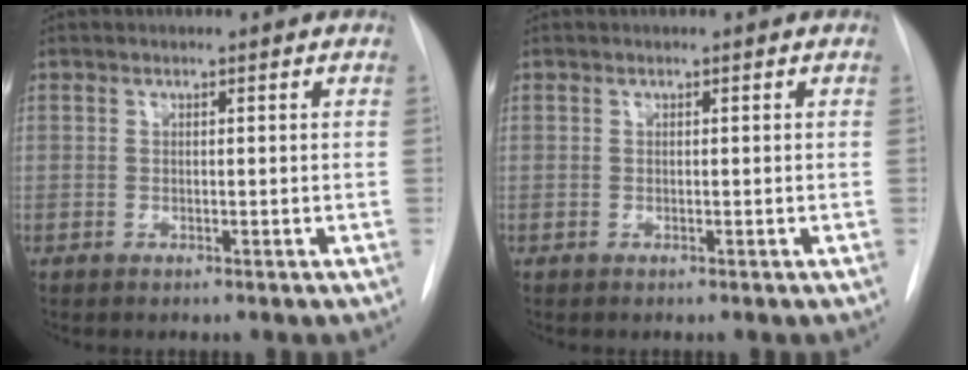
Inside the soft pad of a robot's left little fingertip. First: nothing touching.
{"total": 0.0}